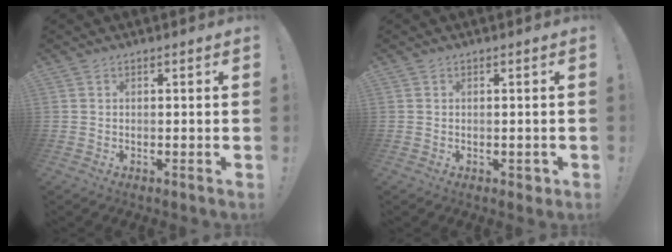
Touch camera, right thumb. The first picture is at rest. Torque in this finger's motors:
{"motor_torque": [0.21, -0.31, 0.16, -0.39, 0.00]}